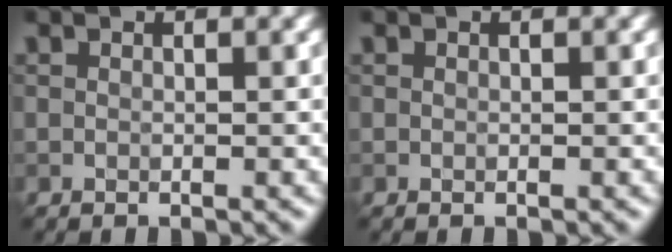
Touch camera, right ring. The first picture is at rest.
{"total": 0.0}